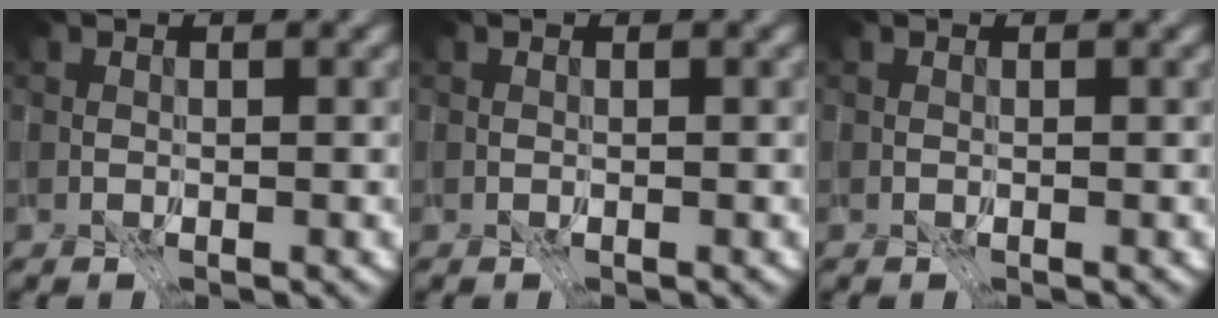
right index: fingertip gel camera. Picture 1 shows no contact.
{"total": 0.0}
{"total": 0.0}